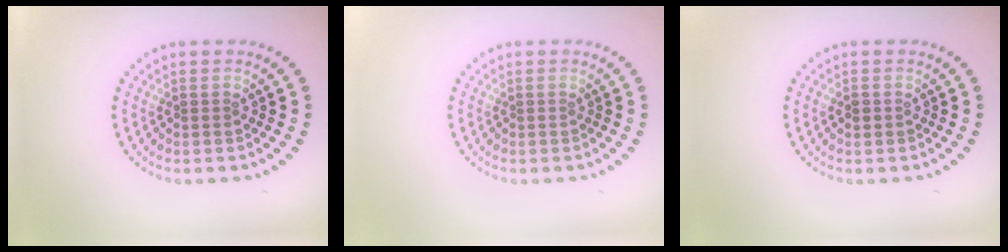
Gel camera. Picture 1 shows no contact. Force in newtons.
{"total": 0.0}
{"total": 1.0, "press": 1.0, "slide": 0.1}